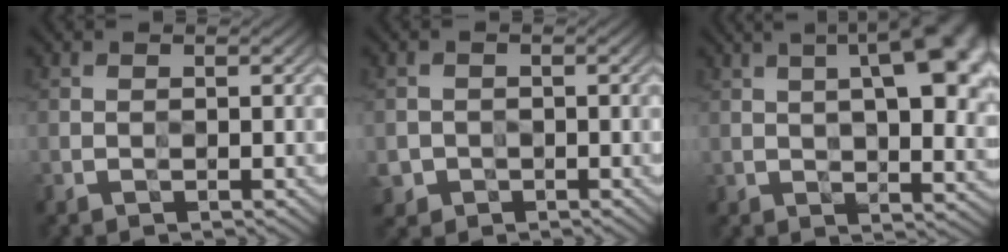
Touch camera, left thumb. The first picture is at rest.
{"total": 2.0, "force": [-0.7, 1.9, -0.2], "torque": [0.008, 0.002, -0.013]}
{"total": 12.1, "force": [3.4, 5.2, 10.4], "torque": [-0.105, 0.028, 0.040]}